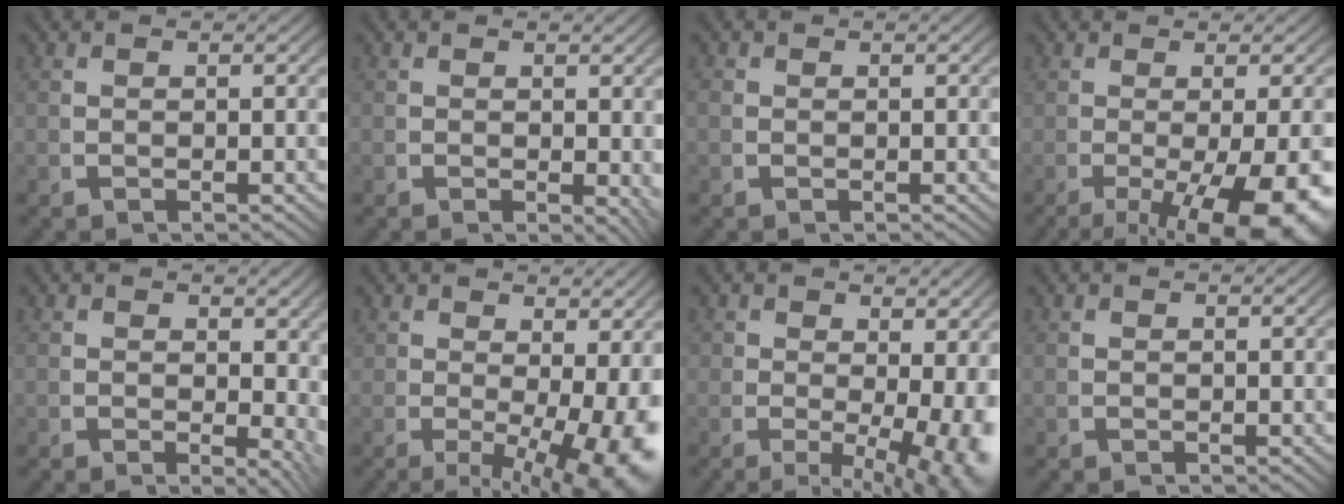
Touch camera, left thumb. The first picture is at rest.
{"total": 1.6, "force": [0.2, 0.8, 1.4], "torque": [-0.014, -0.008, 0.007]}
{"total": 0.8, "force": [0.0, 0.8, 0.2], "torque": [-0.009, -0.009, 0.003]}
{"total": 9.5, "force": [-3.4, 4.5, 7.7], "torque": [-0.132, -0.044, -0.029]}
{"total": 3.3, "force": [0.7, 1.9, 2.5], "torque": [-0.023, -0.017, 0.015]}
{"total": 8.8, "force": [-1.4, 4.8, 7.3], "torque": [-0.106, -0.044, 0.000]}
{"total": 7.7, "force": [-1.5, 4.4, 6.2], "torque": [-0.084, -0.041, -0.008]}
{"total": 0.0}